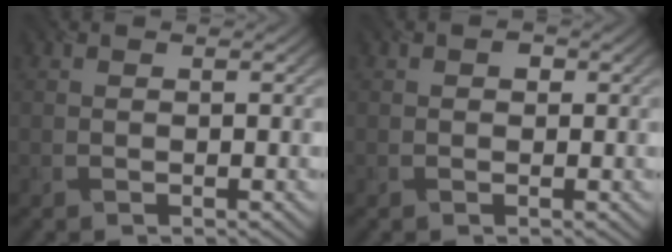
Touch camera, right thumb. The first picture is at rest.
{"total": 0.8, "force": [0.0, 0.8, 0.1], "torque": [0.000, -0.004, -0.001]}